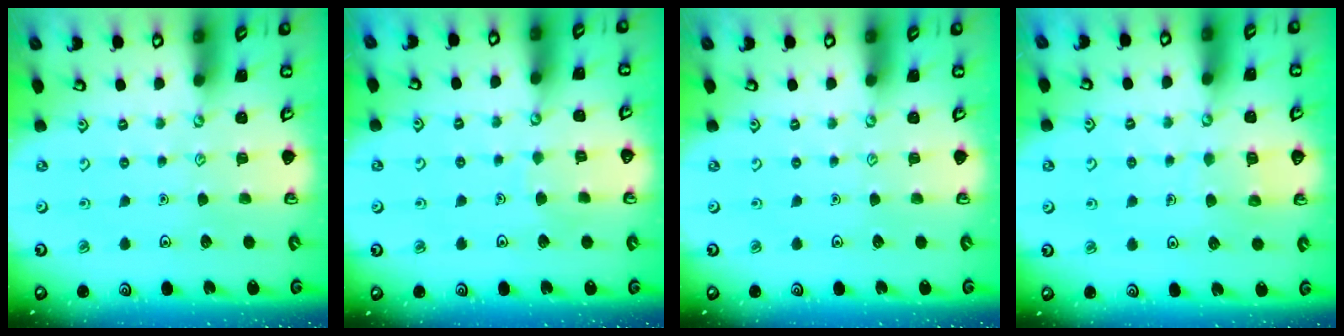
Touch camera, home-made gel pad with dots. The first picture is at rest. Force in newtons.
{"total": 3.8, "press": 3.8, "slide": 0.2}
{"total": 0.0}
{"total": 6.3, "press": 6.3, "slide": 0.4}